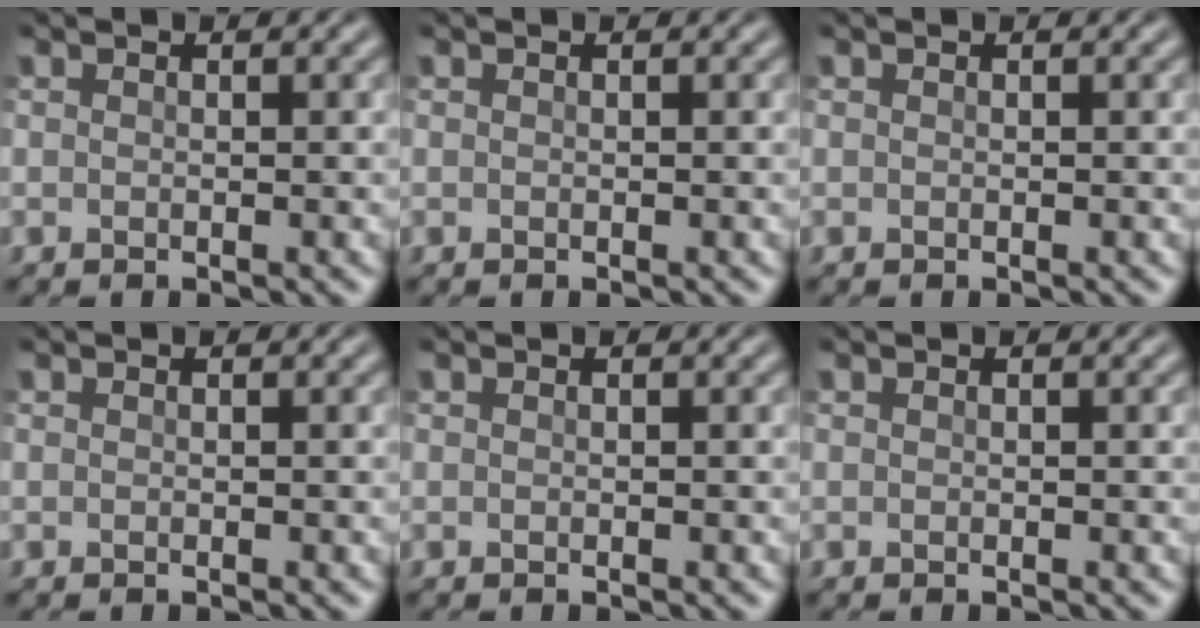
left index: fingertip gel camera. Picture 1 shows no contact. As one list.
[{"total": 0.0}, {"total": 0.0}, {"total": 0.0}, {"total": 0.0}, {"total": 0.0}]